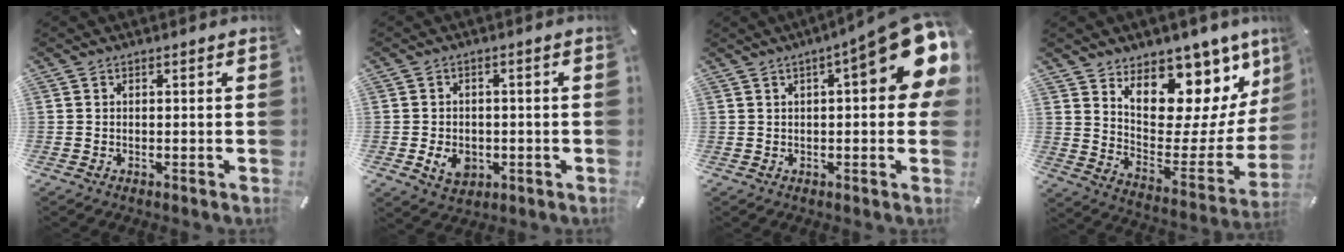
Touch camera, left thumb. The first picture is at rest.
{"total": 5.7, "force": [-1.5, 4.6, 3.1], "torque": [-0.048, -0.001, -0.026]}
{"total": 17.4, "force": [6.8, 4.7, 15.3], "torque": [-0.195, -0.044, 0.100]}
{"total": 12.3, "force": [9.4, 7.2, 3.3], "torque": [-0.028, -0.116, 0.159]}